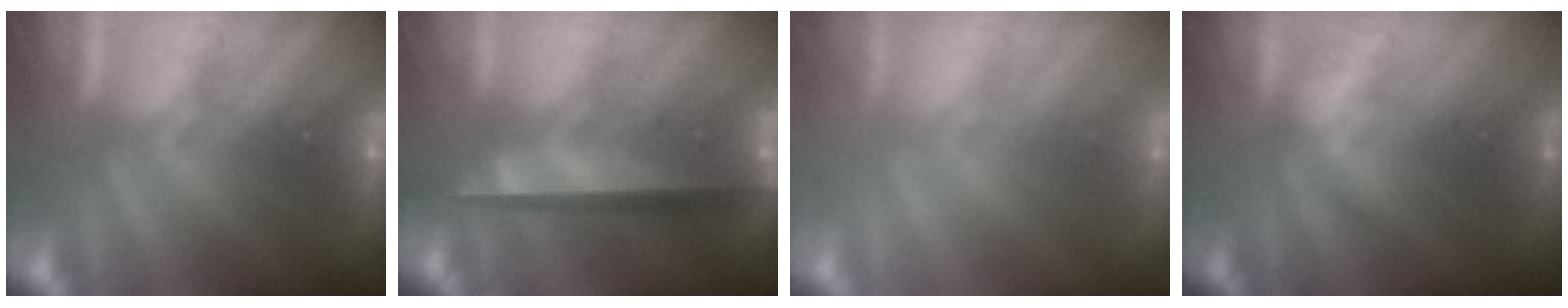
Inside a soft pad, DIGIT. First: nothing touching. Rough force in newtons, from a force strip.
{"total": 11.6}
{"total": 2.6}
{"total": 2.3}